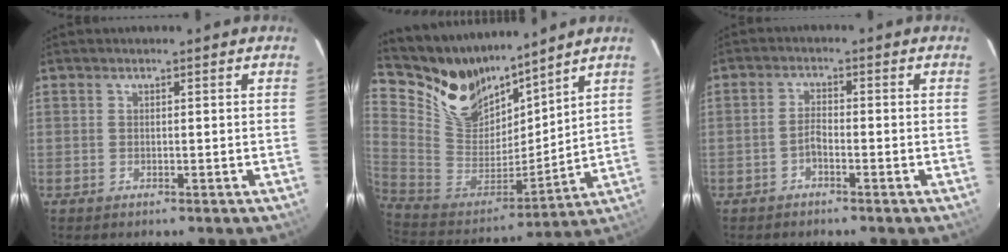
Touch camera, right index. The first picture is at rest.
{"total": 17.6, "force": [14.9, 7.6, 5.4], "torque": [-0.147, -0.015, 0.292]}
{"total": 2.1, "force": [-1.4, 0.6, 1.4], "torque": [-0.033, 0.007, -0.029]}